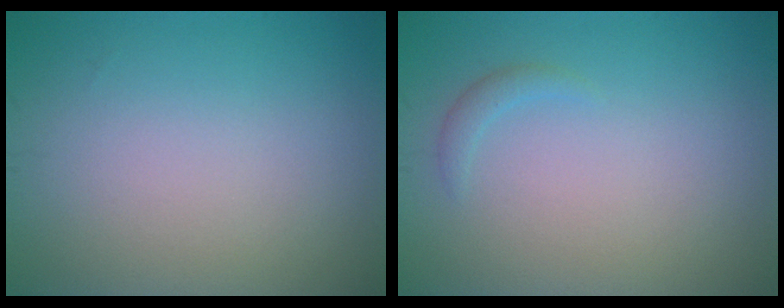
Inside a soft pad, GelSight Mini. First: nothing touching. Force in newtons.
{"total": 0.9, "press": 0.9, "slide": 0.0}